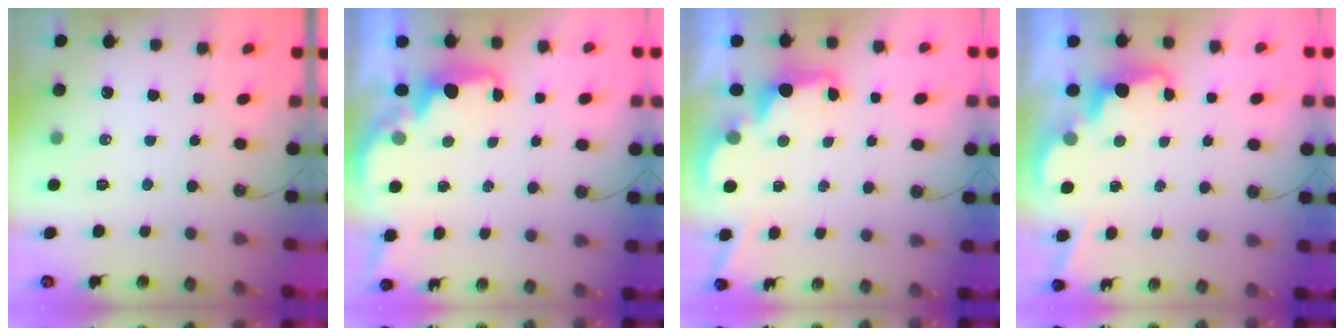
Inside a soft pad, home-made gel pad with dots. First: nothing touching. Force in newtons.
{"total": 2.2, "press": 2.1, "slide": 0.8}
{"total": 2.5, "press": 2.4, "slide": 0.8}
{"total": 3.6, "press": 3.5, "slide": 0.8}